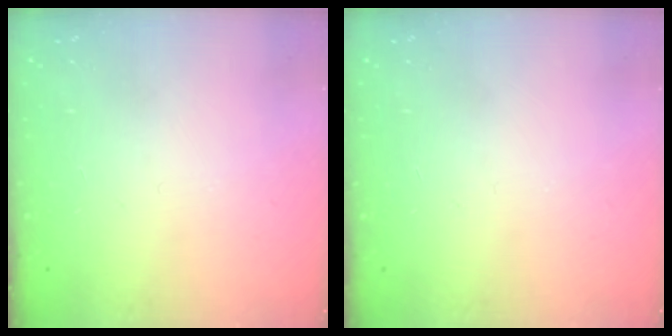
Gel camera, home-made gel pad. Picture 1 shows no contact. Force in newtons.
{"total": 0.0}